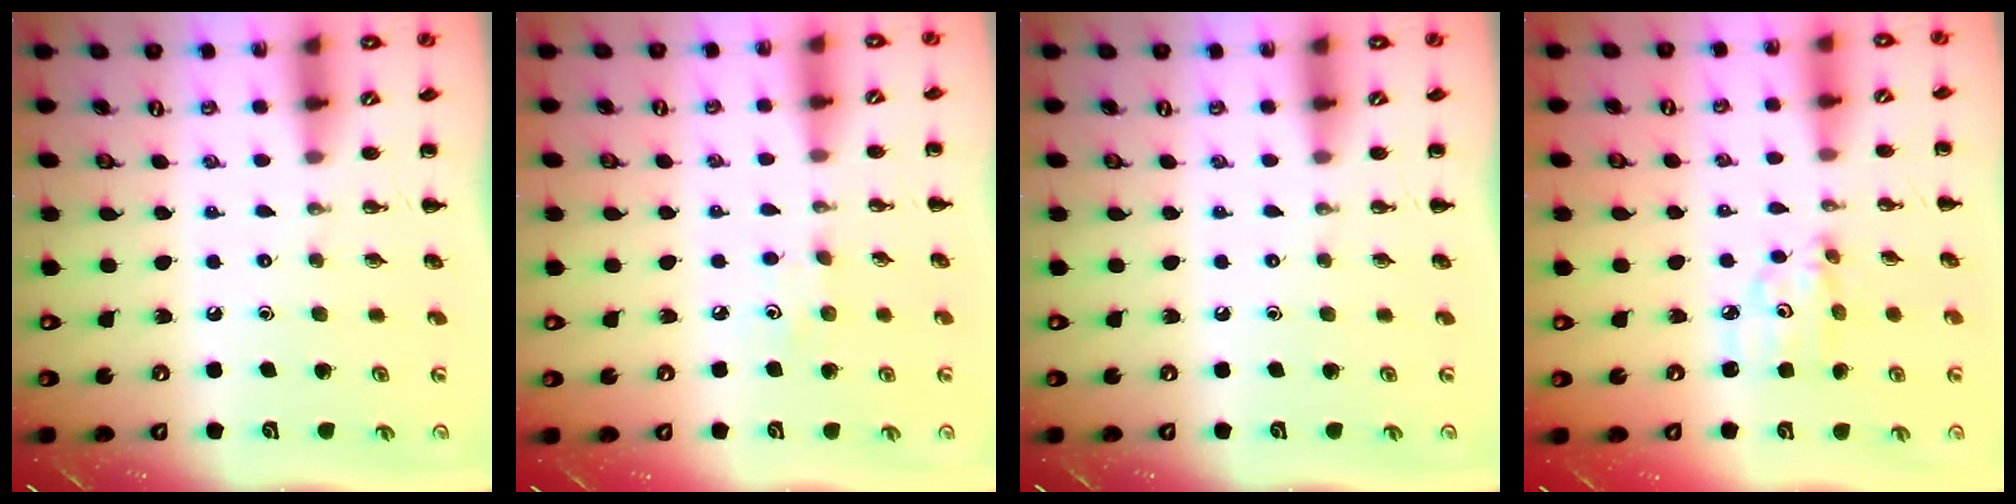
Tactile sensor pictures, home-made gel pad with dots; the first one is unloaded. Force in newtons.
{"total": 2.6, "press": 2.4, "slide": 0.9}
{"total": 0.0}
{"total": 4.8, "press": 4.8, "slide": 0.3}